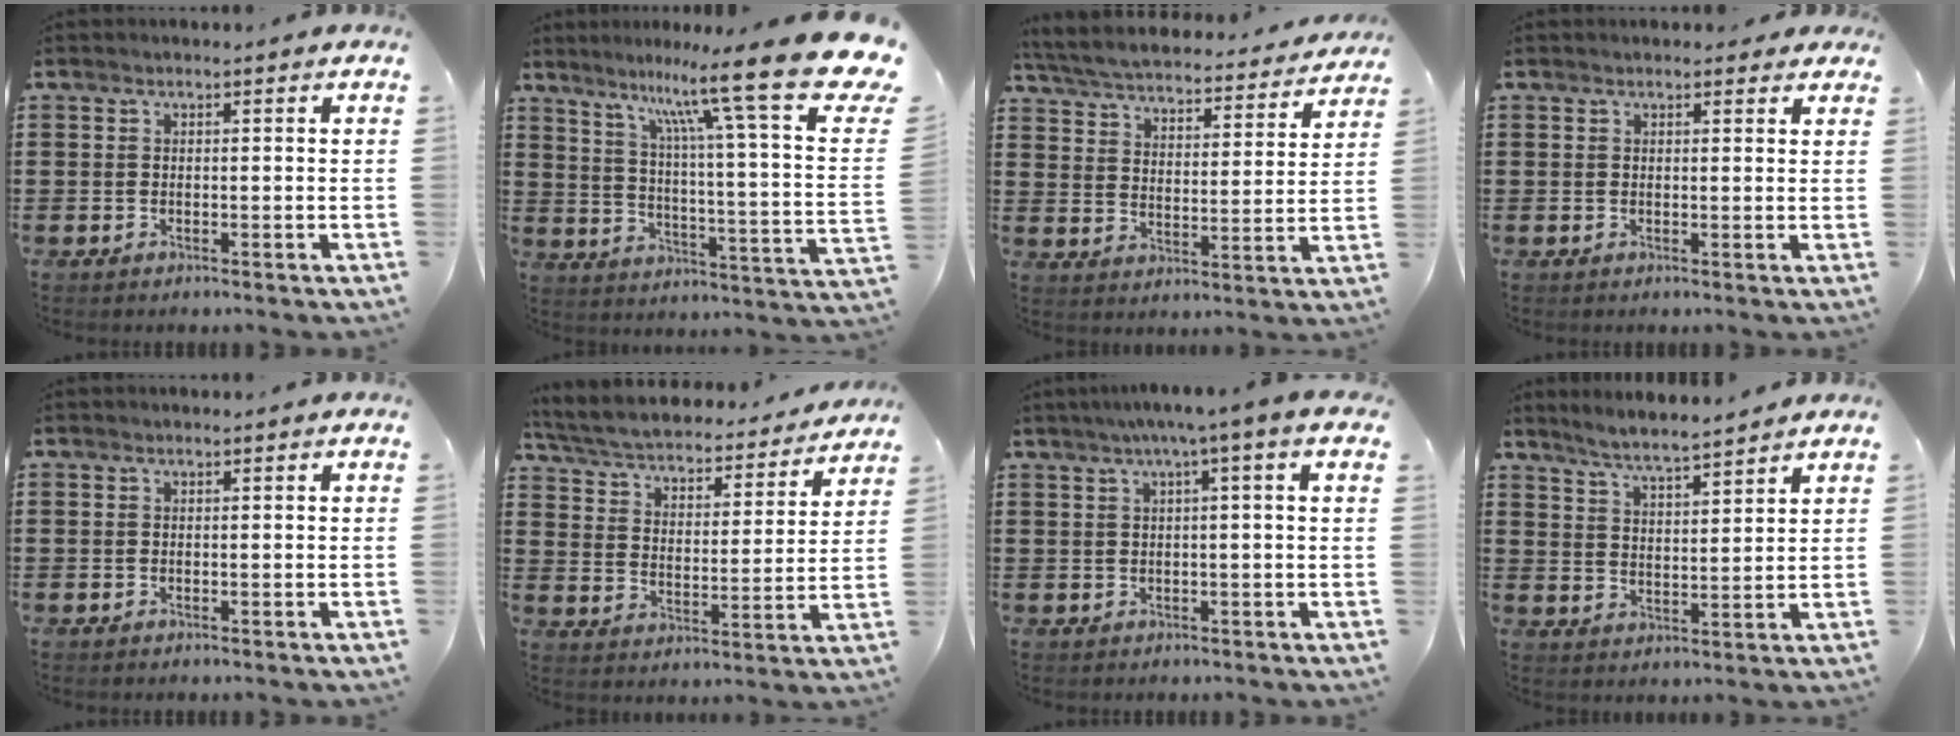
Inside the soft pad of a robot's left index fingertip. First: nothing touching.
{"total": 17.1, "force": [12.6, 0.4, 11.6], "torque": [-0.217, -0.084, 0.198]}
{"total": 4.4, "force": [4.4, 0.0, 0.8], "torque": [-0.040, -0.033, 0.069]}
{"total": 1.4, "force": [1.2, 0.5, 0.4], "torque": [-0.011, 0.006, 0.023]}
{"total": 0.0}
{"total": 4.2, "force": [4.0, 0.3, 1.1], "torque": [-0.045, -0.032, 0.061]}
{"total": 3.4, "force": [0.7, -0.5, 3.2], "torque": [-0.061, -0.004, 0.008]}
{"total": 4.8, "force": [4.6, -0.3, 1.4], "torque": [-0.044, -0.021, 0.080]}